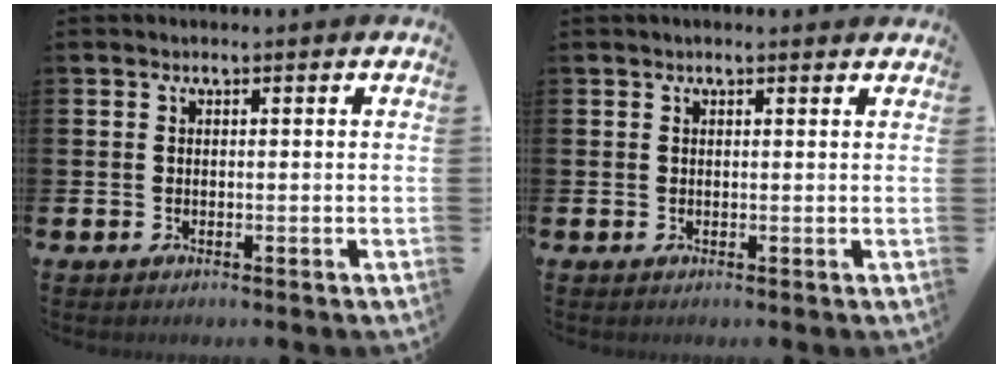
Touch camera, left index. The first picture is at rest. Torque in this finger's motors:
{"motor_torque": [0.55, -0.72, 0.32, 0.01]}